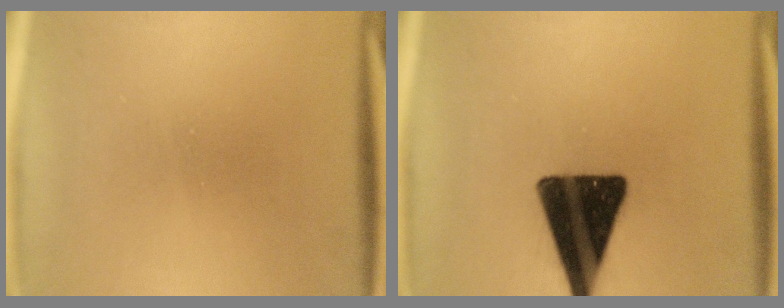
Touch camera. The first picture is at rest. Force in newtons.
{"total": 15.5}